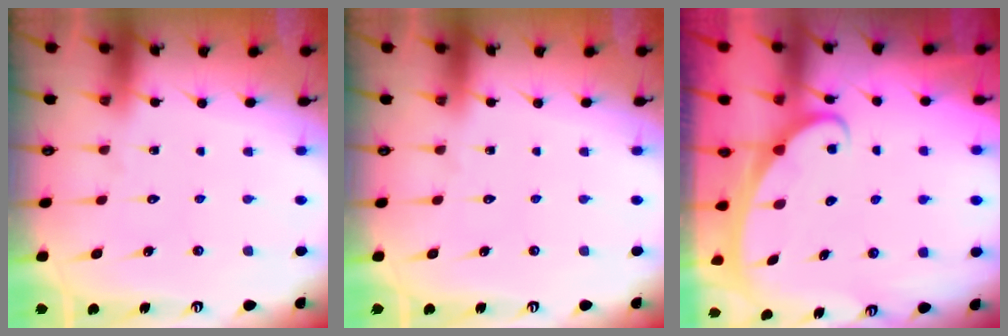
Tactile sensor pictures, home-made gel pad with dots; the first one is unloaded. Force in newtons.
{"total": 0.0}
{"total": 2.4, "press": 2.4, "slide": 0.3}